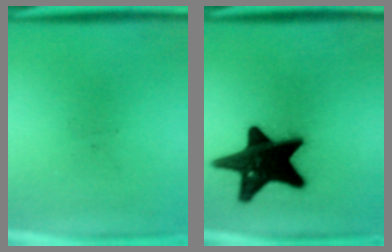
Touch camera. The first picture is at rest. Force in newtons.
{"total": 18.9}